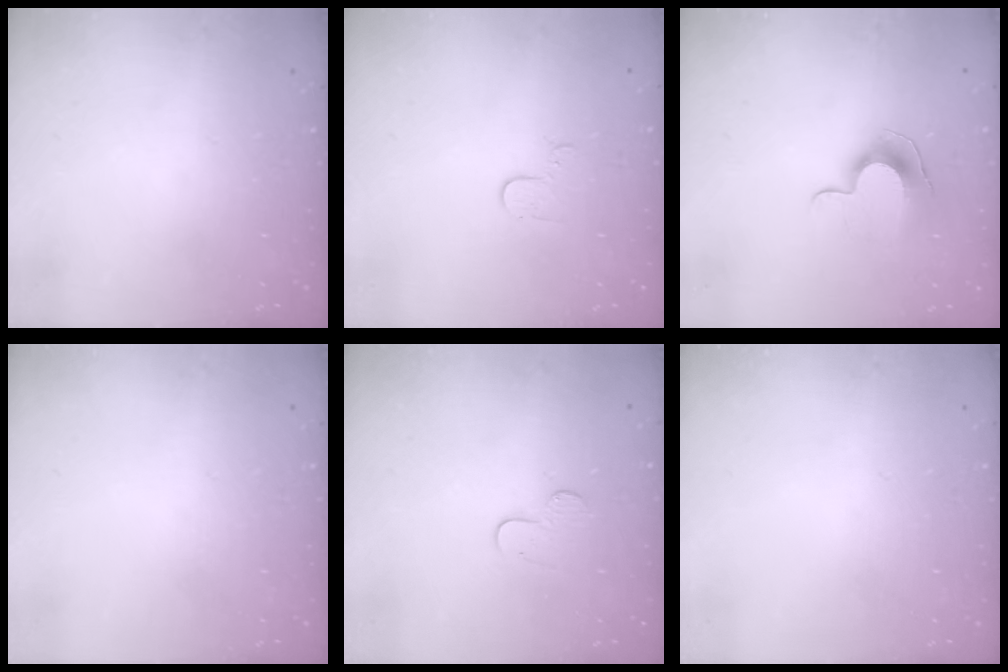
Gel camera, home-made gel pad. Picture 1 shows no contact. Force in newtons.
{"total": 2.9, "press": 2.9, "slide": 0.3}
{"total": 9.8, "press": 9.8, "slide": 0.1}
{"total": 0.0}
{"total": 5.7, "press": 5.7, "slide": 0.5}
{"total": 0.0}